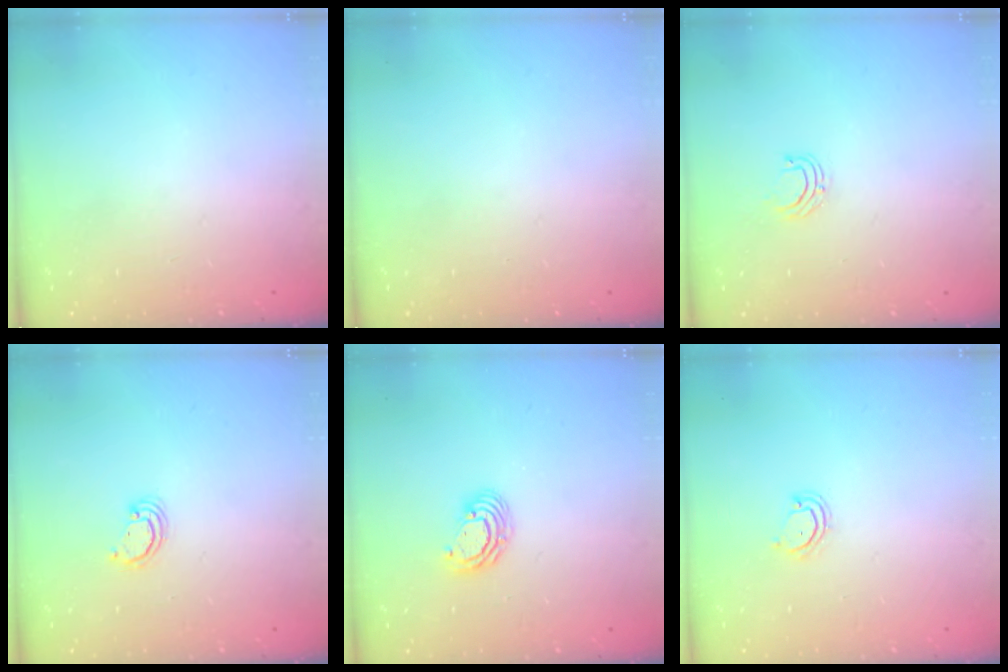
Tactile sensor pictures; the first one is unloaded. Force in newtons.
{"total": 0.0}
{"total": 4.1, "press": 4.1, "slide": 0.3}
{"total": 2.0, "press": 2.0, "slide": 0.2}
{"total": 5.4, "press": 5.4, "slide": 0.2}
{"total": 3.9, "press": 3.9, "slide": 0.4}